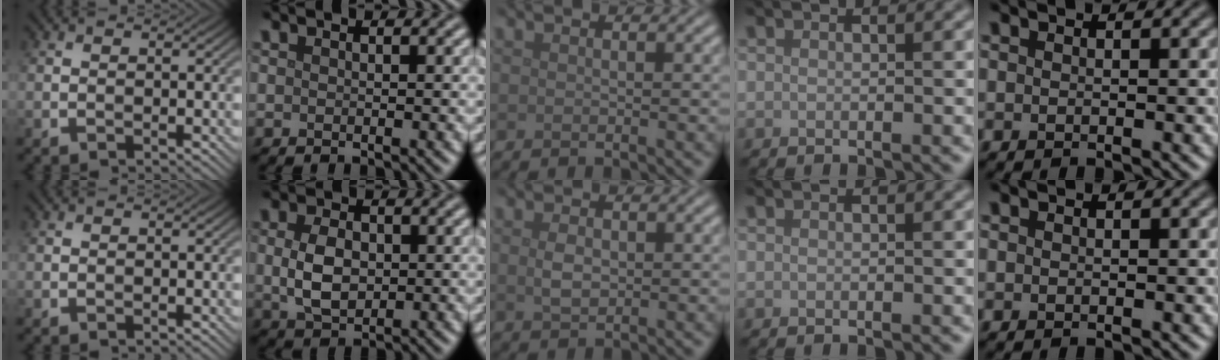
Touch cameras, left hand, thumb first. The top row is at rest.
{"index": {"total": 4.2, "force": [0.1, 2.8, 3.1], "torque": [-0.066, 0.000, 0.002]}, "middle": {"total": 1.7, "force": [0.2, 1.1, 1.3], "torque": [-0.030, -0.001, 0.005]}}